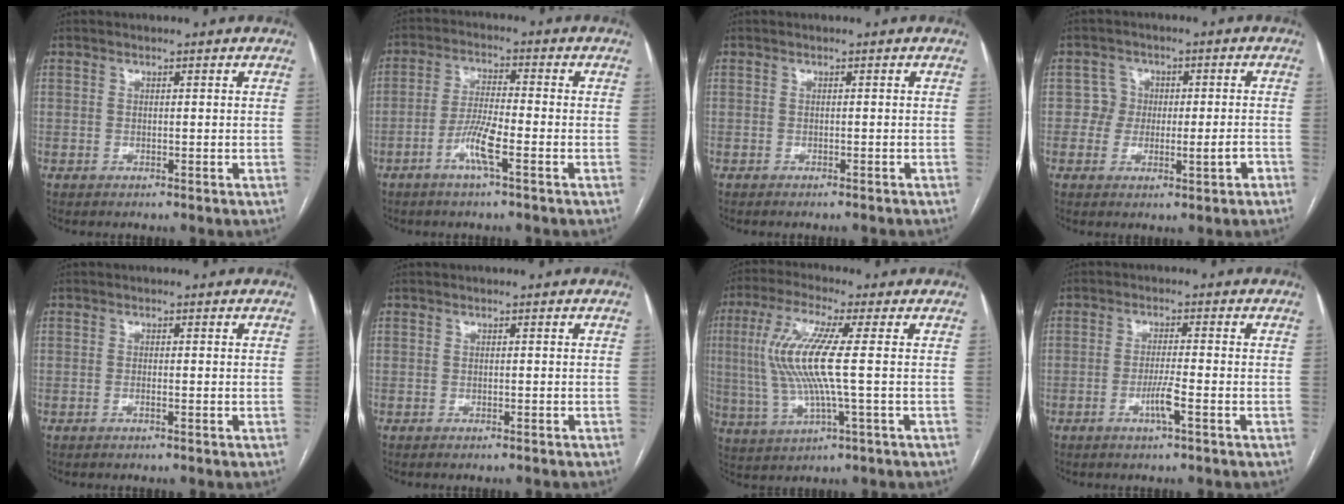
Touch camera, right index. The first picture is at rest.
{"total": 6.1, "force": [-2.9, 0.3, 5.3], "torque": [-0.108, -0.002, -0.058]}
{"total": 2.0, "force": [-1.9, 0.2, 0.6], "torque": [-0.005, -0.002, -0.025]}
{"total": 3.7, "force": [-1.0, 3.0, 1.9], "torque": [-0.011, 0.014, -0.015]}
{"total": 0.6, "force": [-0.3, 0.0, 0.5], "torque": [-0.010, 0.000, -0.005]}
{"total": 1.4, "force": [-1.3, 0.1, 0.4], "torque": [-0.002, -0.002, -0.018]}
{"total": 11.5, "force": [0.8, 0.5, 11.4], "torque": [-0.258, 0.007, 0.014]}
{"total": 3.6, "force": [-1.6, -0.3, 3.2], "torque": [-0.063, -0.005, -0.033]}